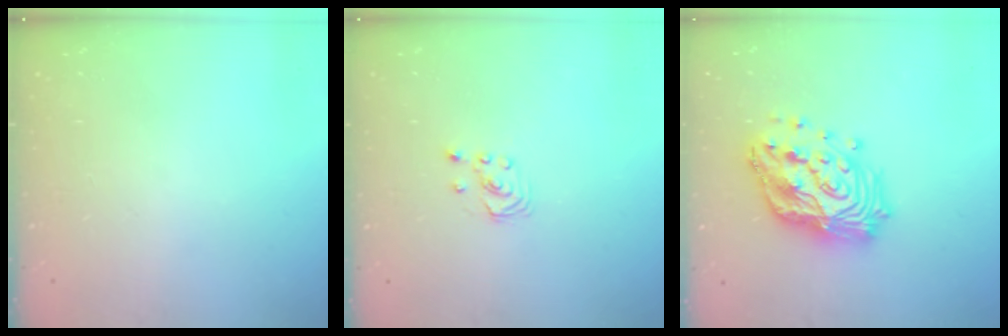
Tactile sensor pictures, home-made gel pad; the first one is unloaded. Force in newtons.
{"total": 1.8, "press": 1.8, "slide": 0.2}
{"total": 20.6, "press": 20.4, "slide": 2.2}